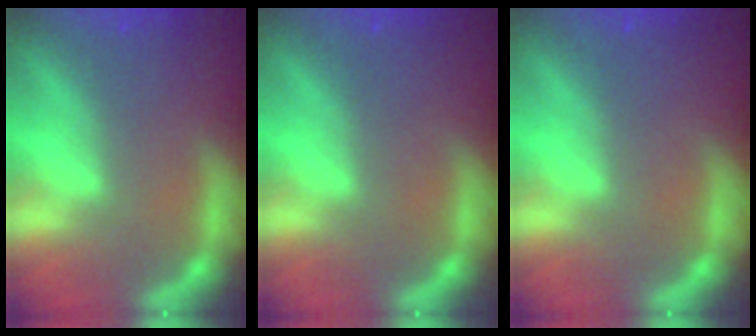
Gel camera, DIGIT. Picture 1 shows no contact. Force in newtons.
{"total": 0.0}
{"total": 0.0}